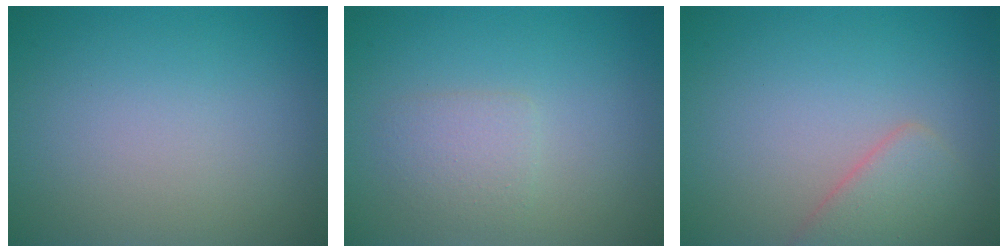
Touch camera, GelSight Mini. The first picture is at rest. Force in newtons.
{"total": 1.9, "press": 1.9, "slide": 0.0}
{"total": 2.9, "press": 2.9, "slide": 0.1}